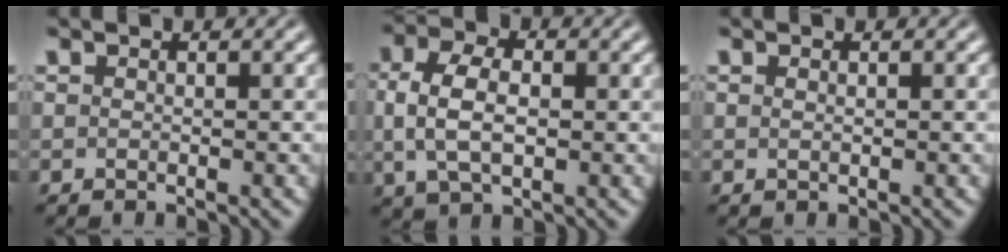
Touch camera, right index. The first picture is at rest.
{"total": 5.3, "force": [0.2, 3.4, 4.0], "torque": [-0.081, -0.006, 0.011]}
{"total": 0.6, "force": [0.1, -0.6, 0.2], "torque": [0.000, -0.006, 0.007]}